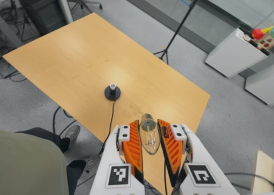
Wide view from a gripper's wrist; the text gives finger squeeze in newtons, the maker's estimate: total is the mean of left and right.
{"total": 19.5, "left": 21.6, "right": 17.3}